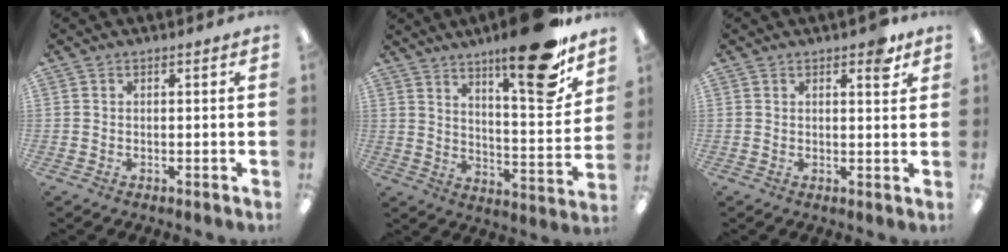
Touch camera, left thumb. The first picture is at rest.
{"total": 20.0, "force": [14.5, 5.1, 12.8], "torque": [-0.167, -0.108, 0.230]}
{"total": 3.8, "force": [2.5, 1.4, 2.5], "torque": [-0.023, -0.010, 0.038]}